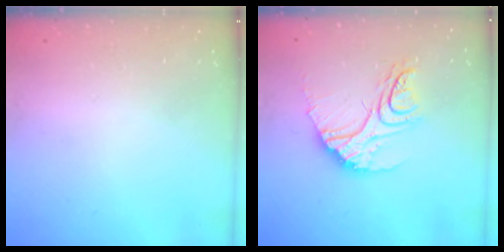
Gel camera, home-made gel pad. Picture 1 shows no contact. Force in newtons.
{"total": 16.3, "press": 16.2, "slide": 1.9}